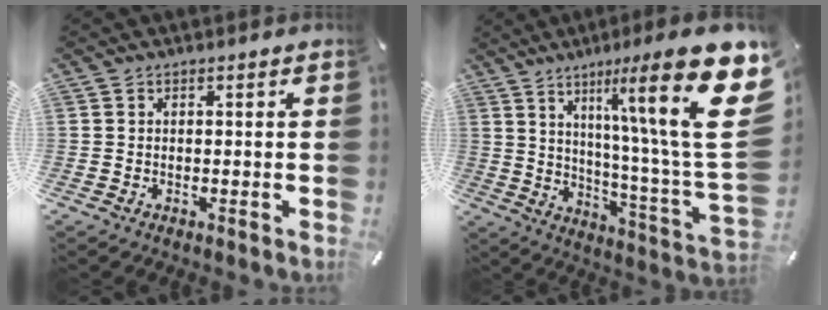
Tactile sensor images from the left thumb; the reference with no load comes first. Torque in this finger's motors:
{"motor_torque": [3.63, 1.38, 2.06, -0.71, 0.54]}